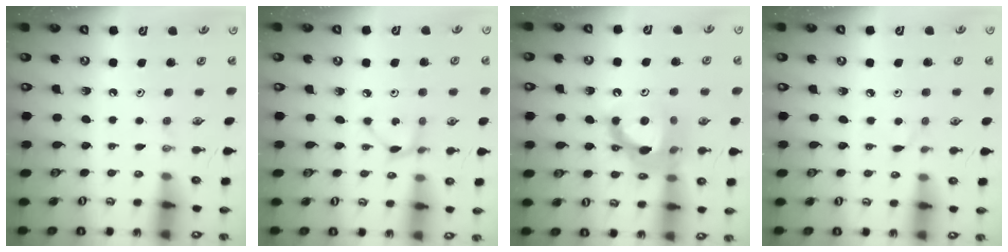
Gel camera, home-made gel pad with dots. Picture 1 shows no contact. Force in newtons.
{"total": 3.6, "press": 3.5, "slide": 0.3}
{"total": 13.4, "press": 13.3, "slide": 1.9}
{"total": 2.2, "press": 2.2, "slide": 0.3}